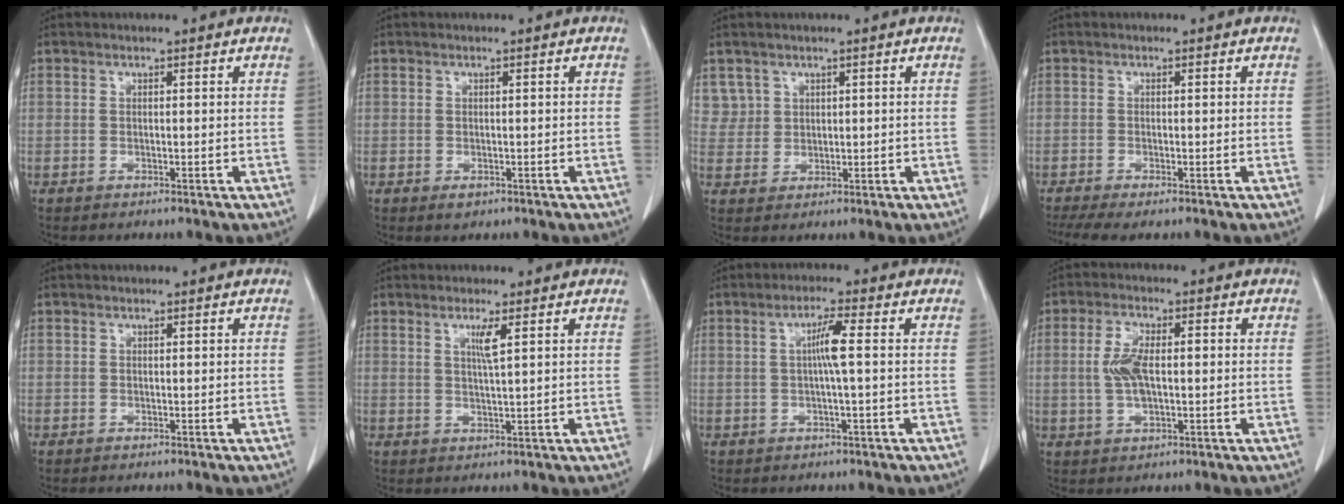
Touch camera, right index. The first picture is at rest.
{"total": 1.2, "force": [-0.6, 0.9, 0.7], "torque": [-0.007, 0.001, -0.002]}
{"total": 3.5, "force": [2.0, 2.9, -0.4], "torque": [0.028, 0.007, 0.038]}
{"total": 4.5, "force": [-3.3, 0.7, 2.9], "torque": [-0.055, -0.008, -0.056]}
{"total": 0.0}
{"total": 2.7, "force": [1.2, -0.3, 2.5], "torque": [-0.050, -0.005, 0.022]}
{"total": 4.0, "force": [0.3, -0.3, 4.0], "torque": [-0.073, 0.004, 0.006]}
{"total": 6.1, "force": [0.1, 2.5, 5.6], "torque": [-0.120, 0.014, 0.004]}